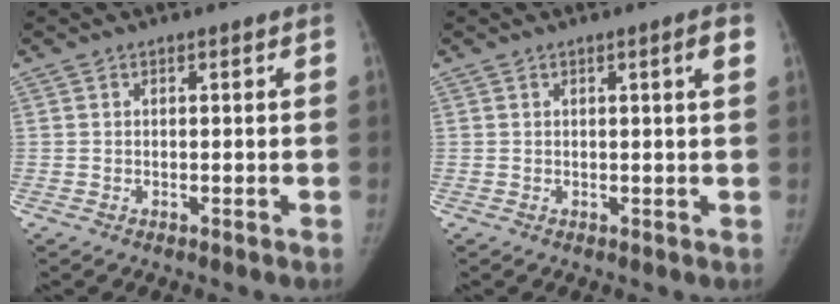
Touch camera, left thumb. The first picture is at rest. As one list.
[{"total": 2.3, "force": [0.9, -0.1, 2.1], "torque": [-0.033, -0.002, 0.013]}]